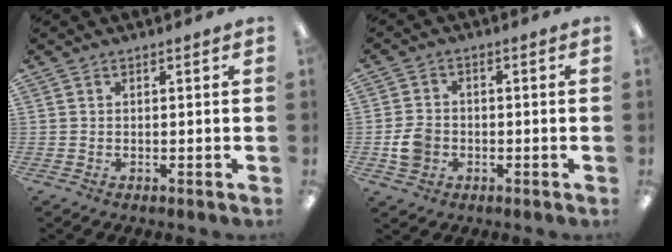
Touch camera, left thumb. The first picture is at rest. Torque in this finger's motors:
{"motor_torque": [-0.16, 0.28, 0.24, -0.21, 0.03]}